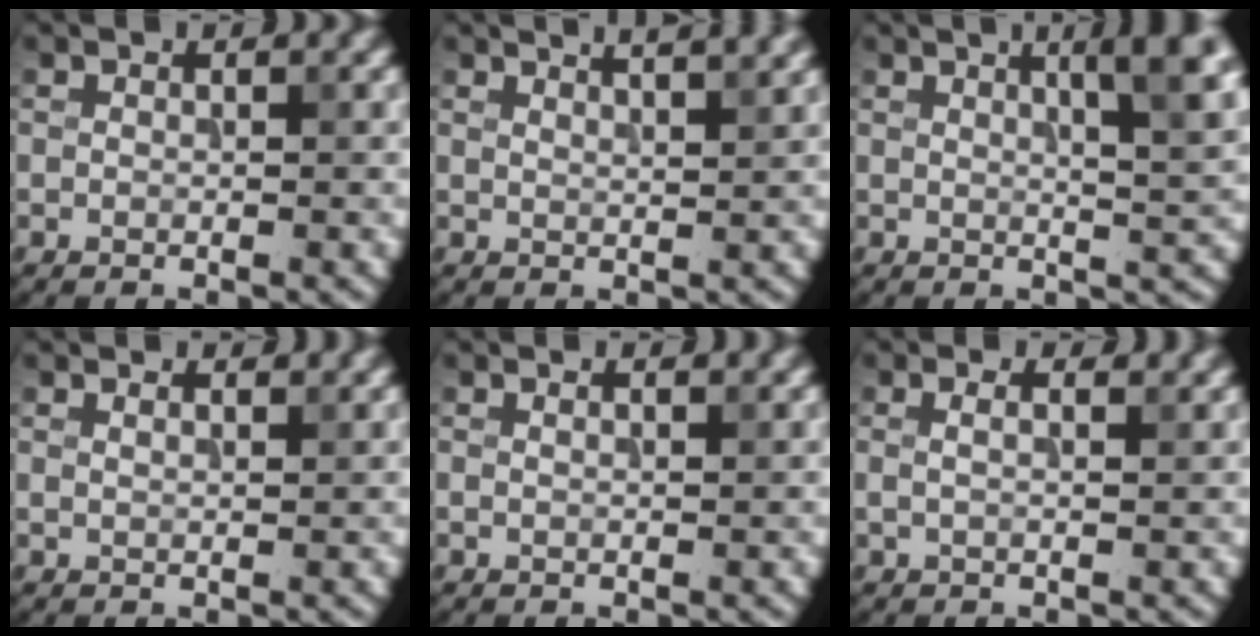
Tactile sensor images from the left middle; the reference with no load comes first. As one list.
[{"total": 4.9, "force": [3.7, 1.7, 2.6], "torque": [0.000, 0.033, 0.016]}, {"total": 5.9, "force": [2.4, 1.4, 5.2], "torque": [-0.048, 0.012, 0.029]}, {"total": 2.2, "force": [2.0, 0.6, 0.9], "torque": [-0.013, 0.002, 0.016]}, {"total": 1.8, "force": [1.4, 0.6, 1.0], "torque": [-0.009, -0.002, 0.002]}, {"total": 3.2, "force": [1.8, 1.4, 2.2], "torque": [-0.020, 0.012, -0.001]}]